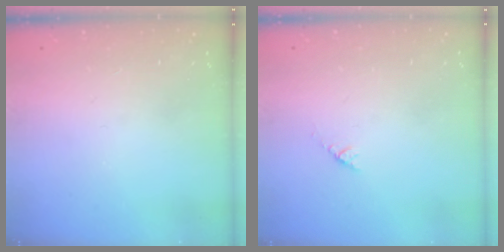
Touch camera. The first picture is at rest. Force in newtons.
{"total": 2.7, "press": 2.6, "slide": 0.4}